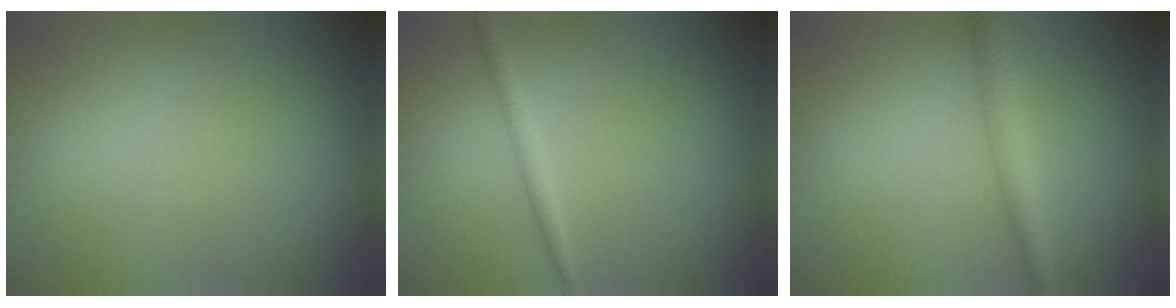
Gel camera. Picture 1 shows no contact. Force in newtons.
{"total": 1.3, "press": 1.3, "slide": 0.1}
{"total": 2.7, "press": 2.7, "slide": 0.1}